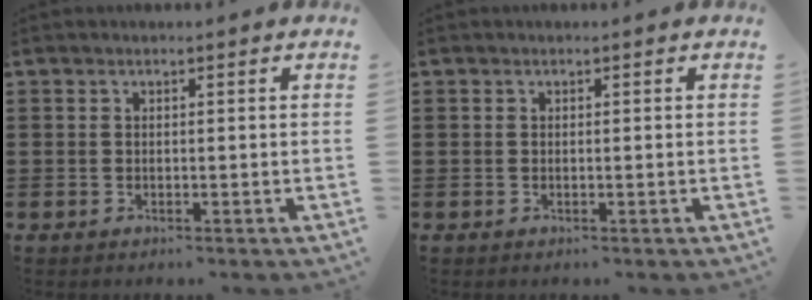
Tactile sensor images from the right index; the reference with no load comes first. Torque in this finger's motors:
{"motor_torque": [0.01, 0.01, 0.00, 0.00]}